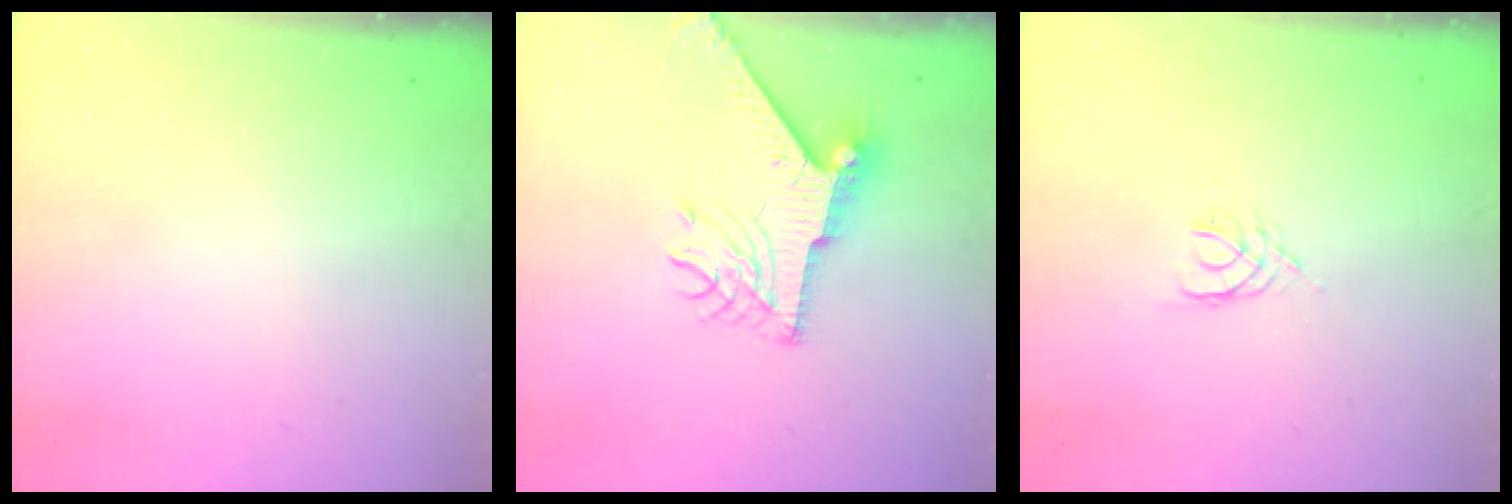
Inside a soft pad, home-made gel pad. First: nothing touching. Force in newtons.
{"total": 9.1, "press": 9.1, "slide": 0.6}
{"total": 2.0, "press": 1.9, "slide": 0.3}